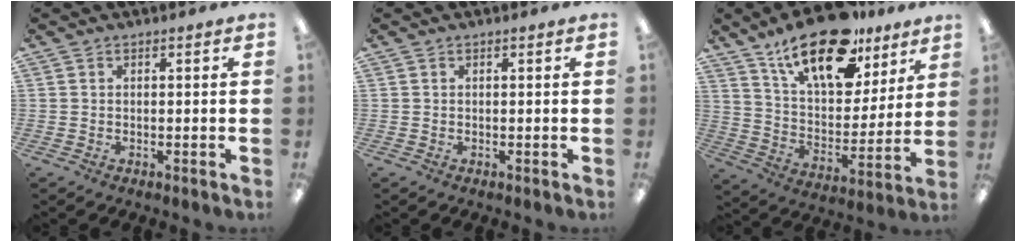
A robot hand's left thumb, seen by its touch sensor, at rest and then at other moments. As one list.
[{"total": 0.0}, {"total": 21.9, "force": [14.8, 9.6, 12.9], "torque": [-0.209, -0.080, 0.256]}]